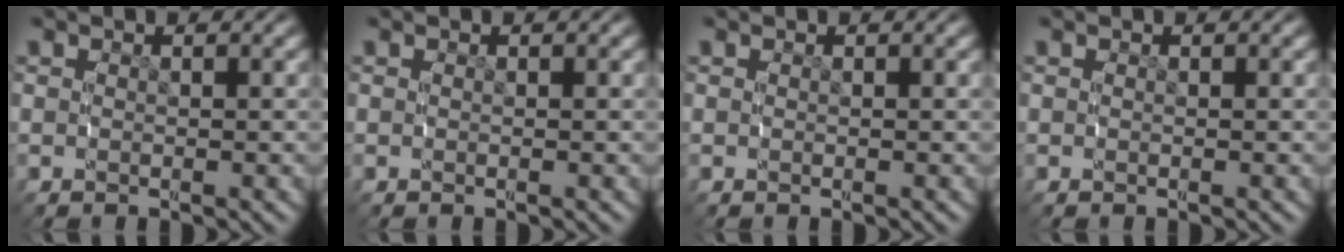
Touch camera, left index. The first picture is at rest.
{"total": 0.0}
{"total": 0.0}
{"total": 0.0}